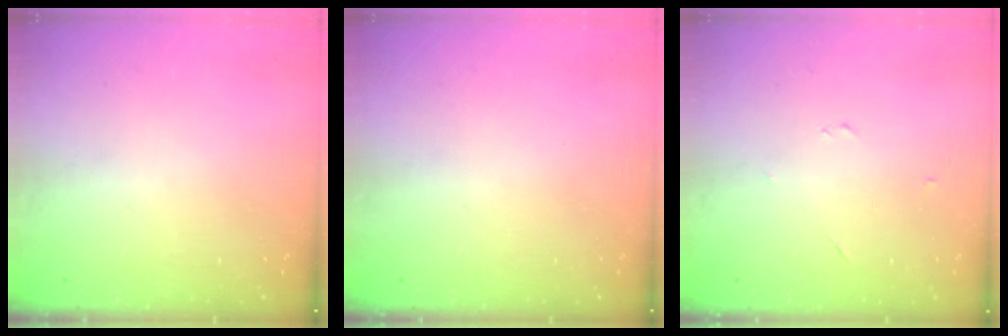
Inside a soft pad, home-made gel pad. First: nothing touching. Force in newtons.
{"total": 0.0}
{"total": 2.3, "press": 2.3, "slide": 0.3}